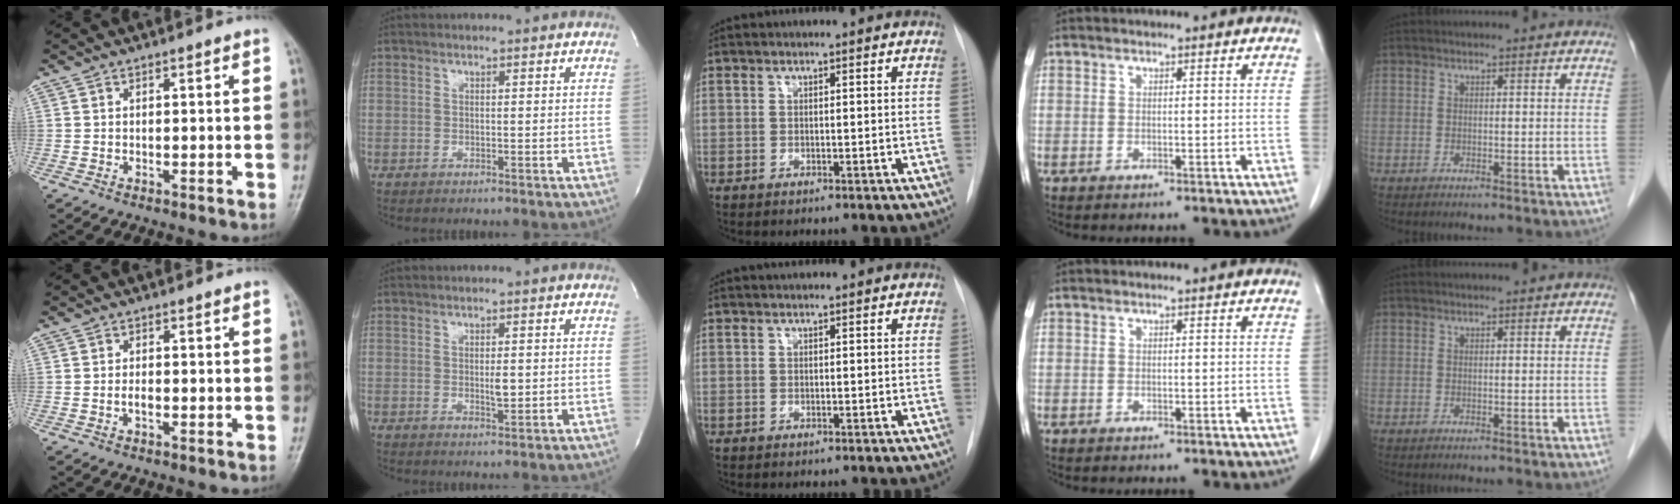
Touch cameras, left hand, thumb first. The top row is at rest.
{"thumb": {"total": 1.5, "force": [-0.4, 0.8, 1.2], "torque": [-0.021, 0.001, -0.010]}, "index": {"total": 1.9, "force": [0.1, 0.6, 1.8], "torque": [-0.032, -0.004, 0.003]}, "middle": {"total": 0.7, "force": [0.6, 0.1, 0.2], "torque": [-0.008, 0.014, 0.013]}}